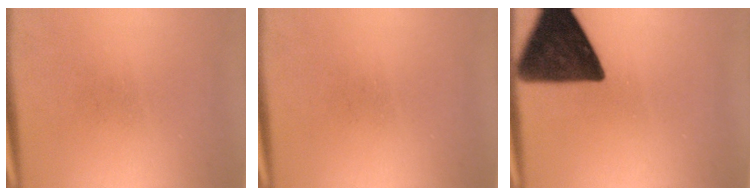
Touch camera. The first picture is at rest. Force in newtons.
{"total": 0.0}
{"total": 15.3}